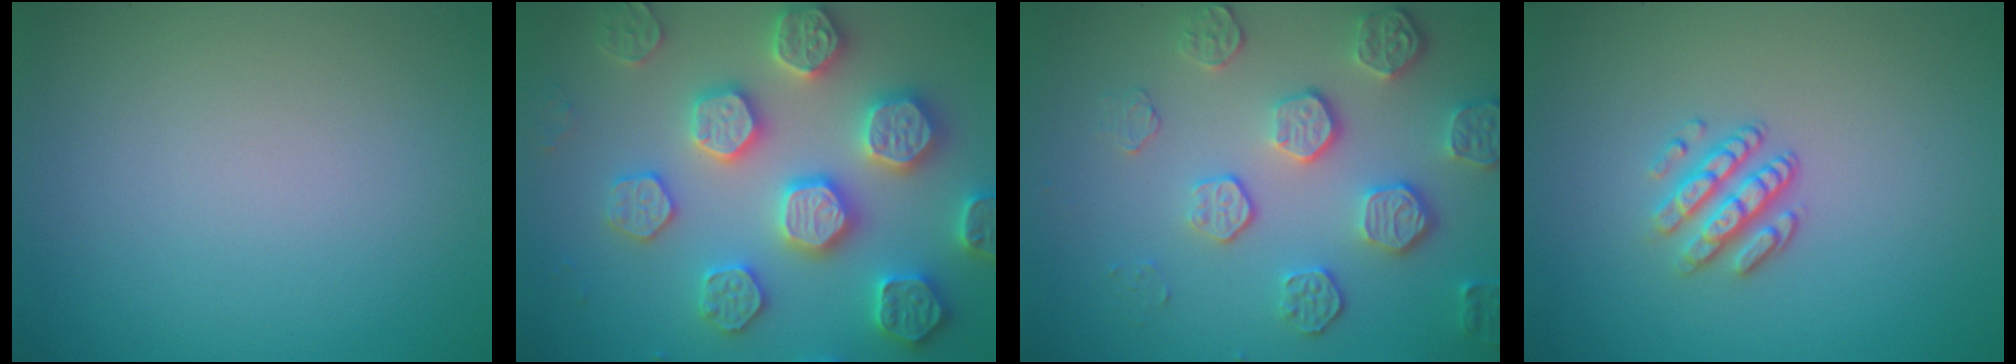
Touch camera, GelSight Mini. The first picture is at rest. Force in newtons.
{"total": 7.6, "press": 7.4, "slide": 1.5}
{"total": 4.7, "press": 3.9, "slide": 2.6}
{"total": 2.9, "press": 2.3, "slide": 1.8}